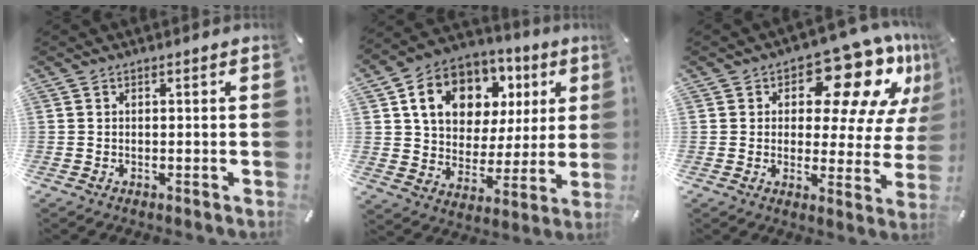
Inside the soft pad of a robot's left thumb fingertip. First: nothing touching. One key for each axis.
{"total": 14.8, "fx": 6.0, "fy": 11.6, "fz": 6.9, "tx": -0.122, "ty": -0.013, "tz": 0.114}
{"total": 17.3, "fx": 10.1, "fy": 8.3, "fz": 11.3, "tx": -0.152, "ty": -0.071, "tz": 0.167}